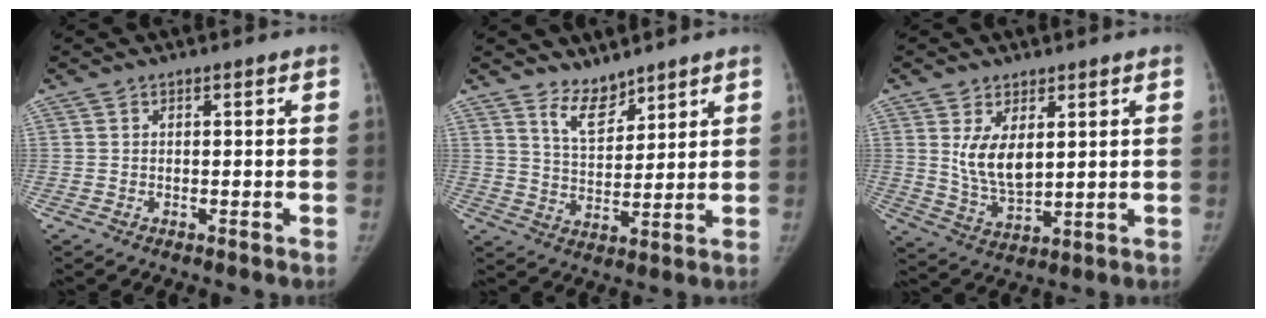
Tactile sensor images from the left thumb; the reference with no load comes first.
{"total": 5.8, "force": [5.0, 2.3, 1.8], "torque": [-0.012, -0.049, 0.099]}
{"total": 8.2, "force": [2.6, 4.6, 6.3], "torque": [-0.097, -0.026, 0.063]}